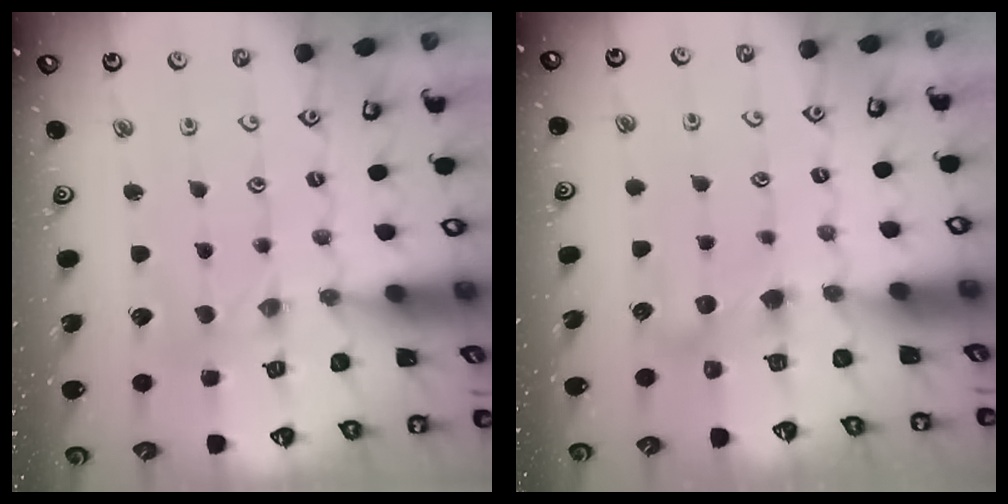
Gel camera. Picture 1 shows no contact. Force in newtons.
{"total": 5.4, "press": 5.4, "slide": 0.4}